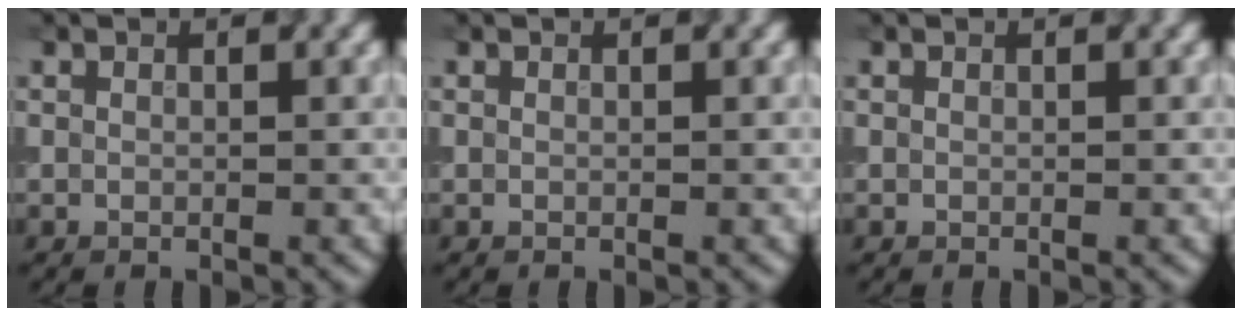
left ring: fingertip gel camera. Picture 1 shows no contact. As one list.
[{"total": 0.0}, {"total": 0.0}]